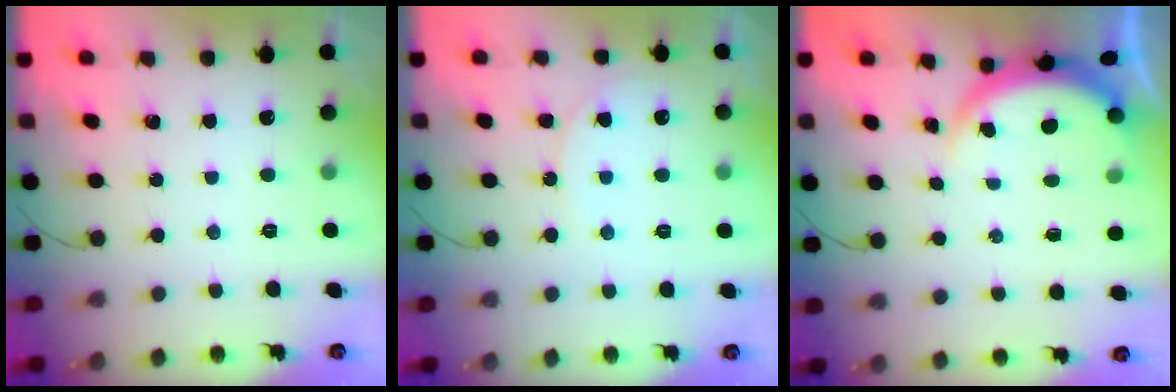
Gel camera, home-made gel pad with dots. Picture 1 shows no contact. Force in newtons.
{"total": 5.7, "press": 5.7, "slide": 0.7}
{"total": 3.9, "press": 3.6, "slide": 1.5}